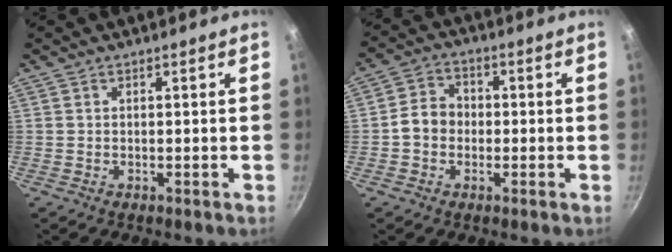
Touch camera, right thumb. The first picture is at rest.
{"total": 6.2, "force": [-0.9, 5.2, 3.3], "torque": [-0.042, 0.023, -0.027]}